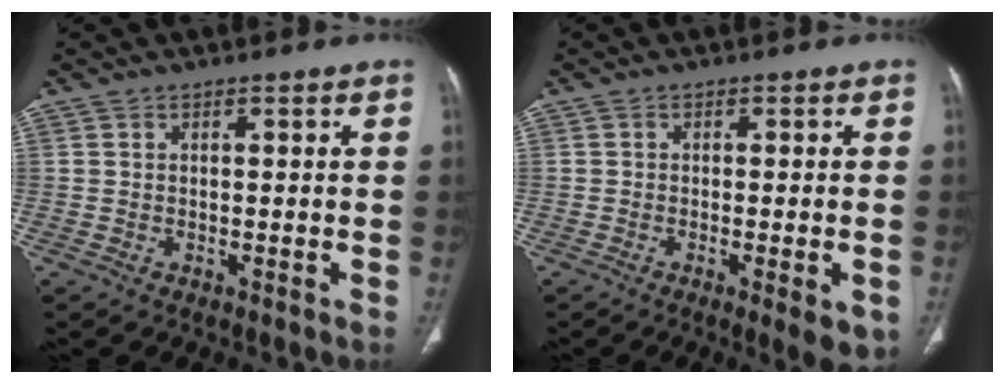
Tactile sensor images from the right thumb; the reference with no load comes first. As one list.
[{"total": 5.8, "force": [-2.2, 1.5, 5.2], "torque": [-0.065, -0.009, -0.028]}]